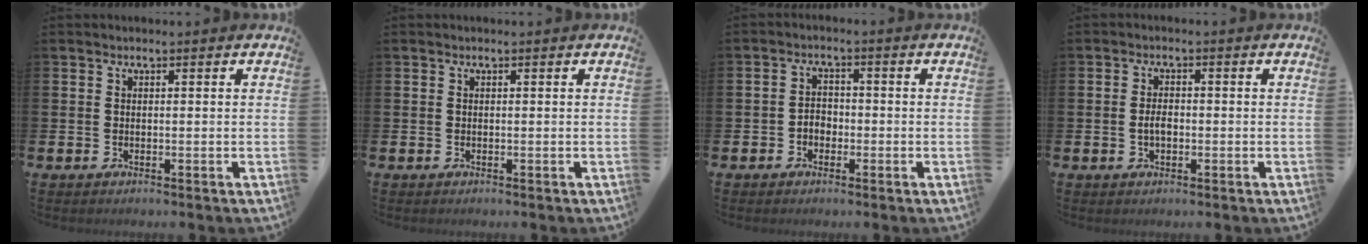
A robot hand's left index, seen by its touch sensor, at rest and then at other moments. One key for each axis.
{"total": 0.0}
{"total": 2.2, "fx": -1.1, "fy": 1.7, "fz": 0.9, "tx": -0.014, "ty": 0.005, "tz": -0.026}
{"total": 2.2, "fx": -0.3, "fy": 1.2, "fz": 1.8, "tx": -0.021, "ty": -0.001, "tz": -0.010}